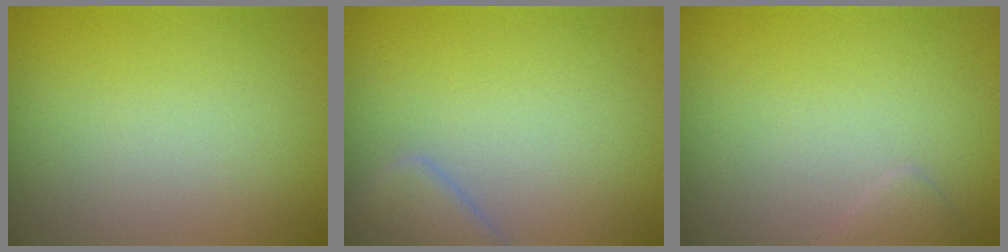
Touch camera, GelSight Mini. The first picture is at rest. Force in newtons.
{"total": 2.4, "press": 2.4, "slide": 0.2}
{"total": 0.9, "press": 0.9, "slide": 0.0}